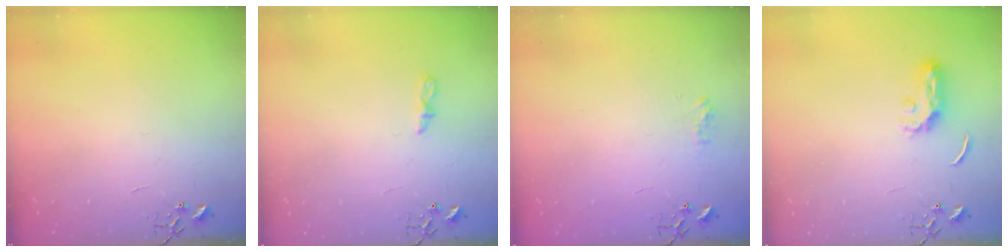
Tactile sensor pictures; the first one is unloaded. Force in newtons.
{"total": 6.2, "press": 6.1, "slide": 0.7}
{"total": 6.4, "press": 6.4, "slide": 0.1}
{"total": 7.6, "press": 7.6, "slide": 0.4}